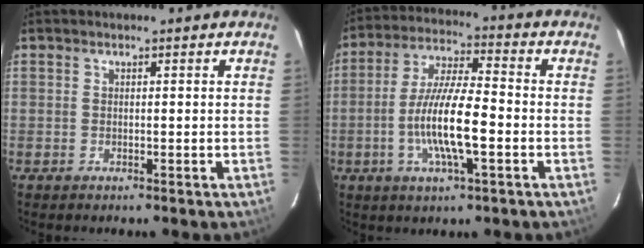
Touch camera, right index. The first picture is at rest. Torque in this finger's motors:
{"motor_torque": [1.13, 0.28, 0.70, 0.21]}